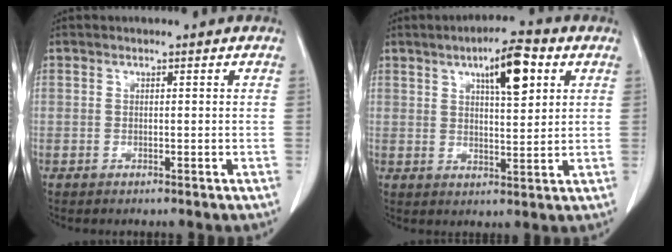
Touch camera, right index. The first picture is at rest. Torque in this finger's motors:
{"motor_torque": [0.30, 0.28, 0.19, 0.11]}